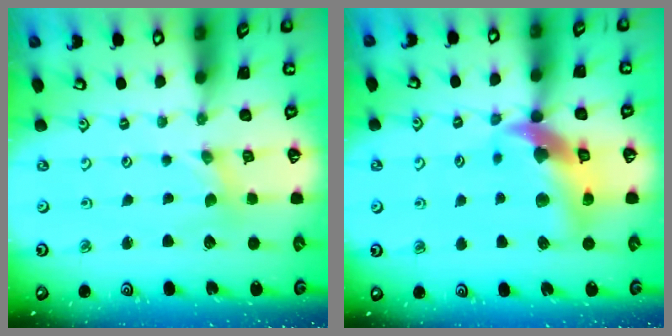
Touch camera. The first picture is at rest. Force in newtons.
{"total": 14.9, "press": 14.8, "slide": 2.1}